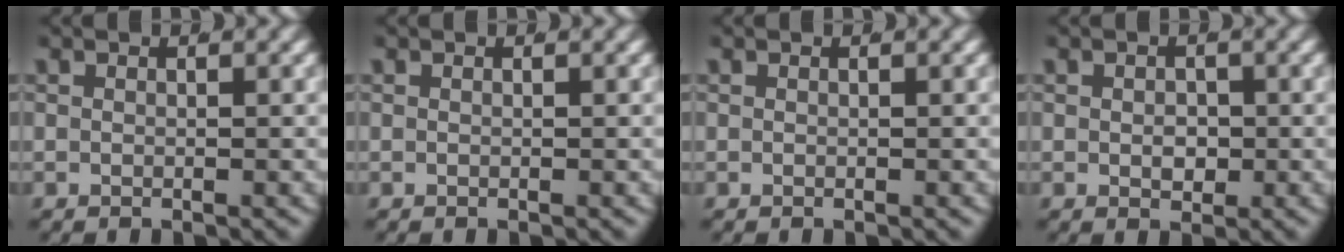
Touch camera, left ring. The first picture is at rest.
{"total": 0.0}
{"total": 0.0}
{"total": 1.5, "force": [-0.1, 1.2, 1.0], "torque": [-0.017, -0.014, 0.006]}